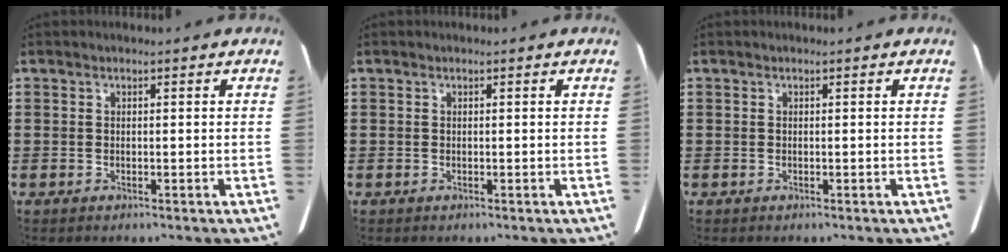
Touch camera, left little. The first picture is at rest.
{"total": 0.0}
{"total": 0.0}